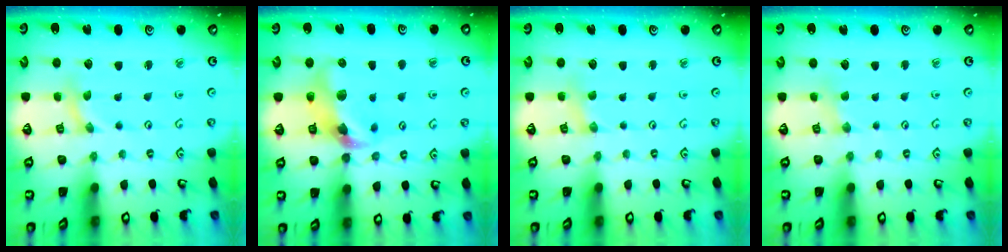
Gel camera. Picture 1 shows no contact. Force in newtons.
{"total": 11.8, "press": 11.7, "slide": 1.6}
{"total": 2.0, "press": 1.9, "slide": 0.4}
{"total": 1.8, "press": 1.7, "slide": 0.4}